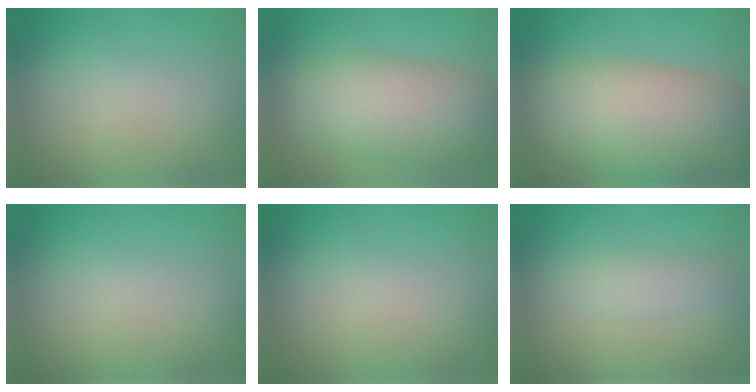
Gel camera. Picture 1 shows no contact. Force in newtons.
{"total": 8.5, "press": 8.5, "slide": 0.2}
{"total": 11.7, "press": 11.7, "slide": 0.3}
{"total": 0.0}
{"total": 0.0}
{"total": 2.0, "press": 2.0, "slide": 0.1}